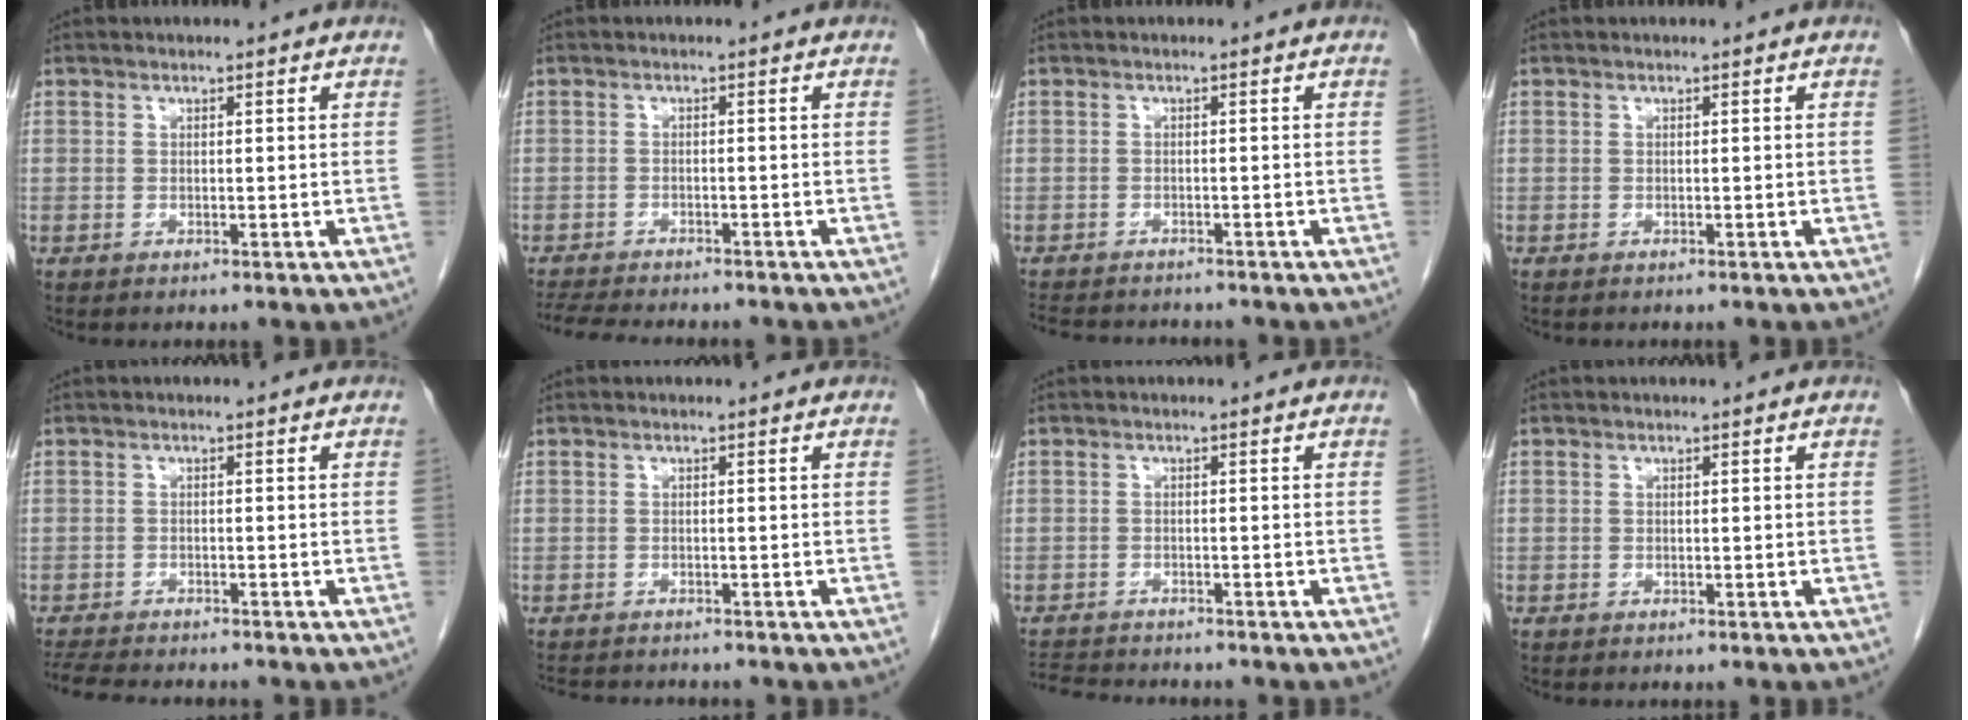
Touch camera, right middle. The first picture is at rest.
{"total": 9.4, "force": [-8.5, 1.4, 3.9], "torque": [-0.064, -0.011, -0.125]}
{"total": 6.6, "force": [-6.2, 1.4, 1.8], "torque": [-0.028, -0.006, -0.092]}
{"total": 0.0}
{"total": 7.4, "force": [-6.8, 0.9, 2.8], "torque": [-0.046, -0.013, -0.109]}
{"total": 5.5, "force": [-5.2, 1.0, 1.5], "torque": [-0.022, -0.006, -0.078]}
{"total": 6.4, "force": [-6.1, 0.7, 1.7], "torque": [-0.029, -0.008, -0.098]}
{"total": 0.0}